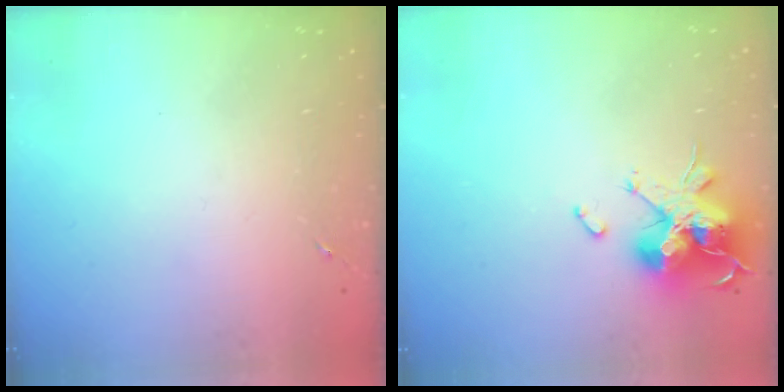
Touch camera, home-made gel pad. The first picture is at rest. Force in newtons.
{"total": 15.3, "press": 15.1, "slide": 2.4}